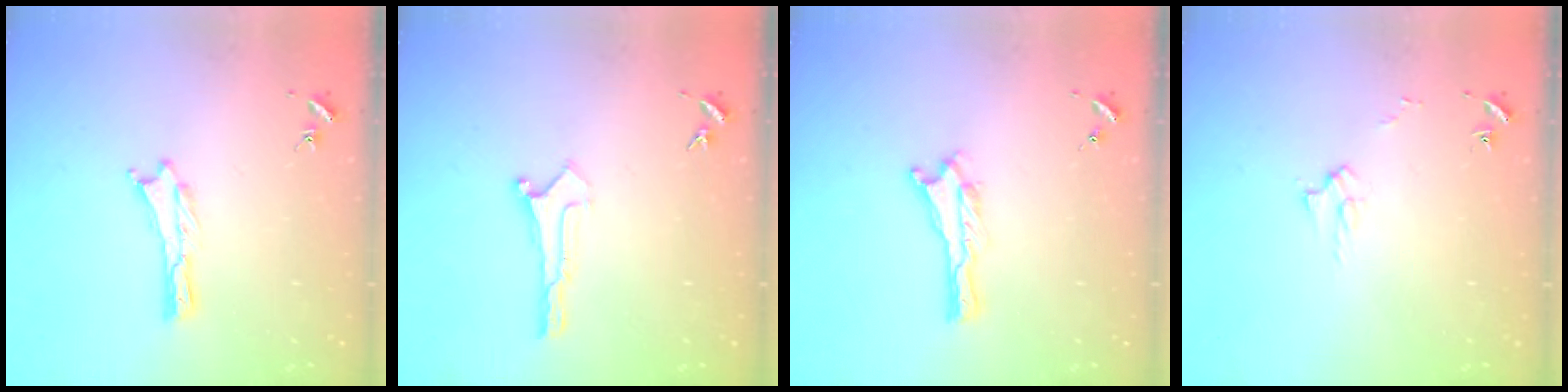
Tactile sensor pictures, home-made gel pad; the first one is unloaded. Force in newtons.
{"total": 0.0}
{"total": 0.0}
{"total": 2.6, "press": 2.6, "slide": 0.3}